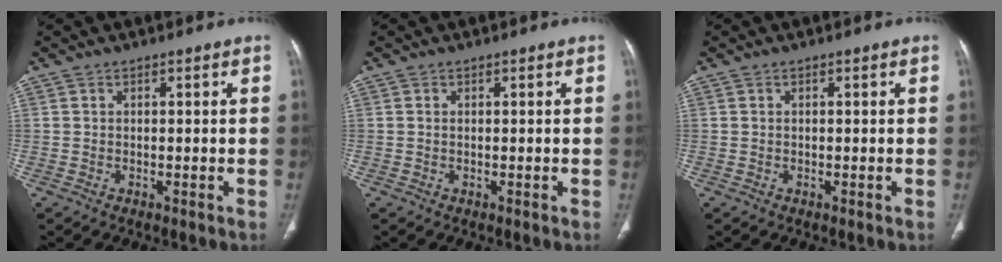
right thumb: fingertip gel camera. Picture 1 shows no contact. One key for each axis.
{"total": 0.0}
{"total": 0.0}